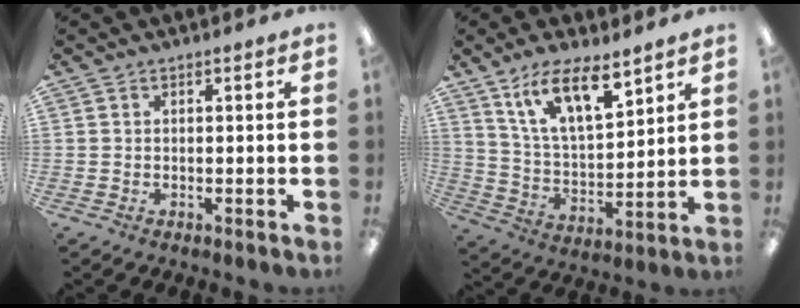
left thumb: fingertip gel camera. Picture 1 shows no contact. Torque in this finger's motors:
{"motor_torque": [0.48, -0.01, 1.29, -1.47, 0.07]}